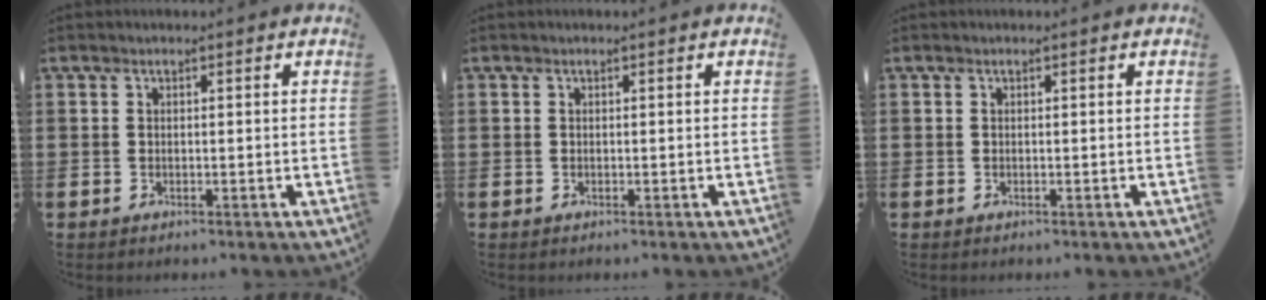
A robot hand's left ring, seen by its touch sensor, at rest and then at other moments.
{"total": 0.0}
{"total": 0.0}